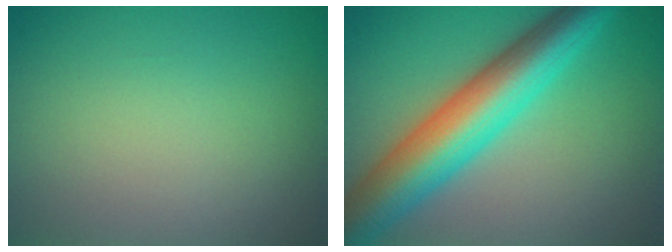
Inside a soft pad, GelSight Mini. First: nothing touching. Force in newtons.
{"total": 9.5, "press": 9.5, "slide": 0.4}